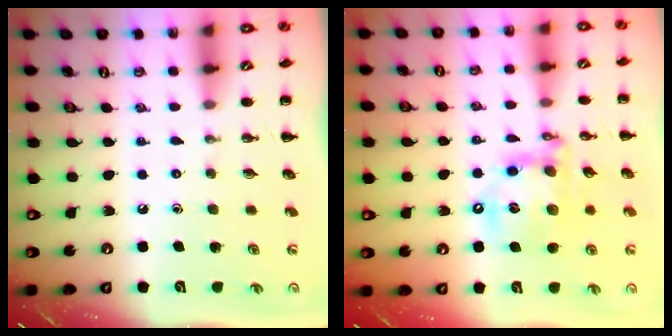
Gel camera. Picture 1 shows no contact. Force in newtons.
{"total": 16.5, "press": 16.2, "slide": 3.3}